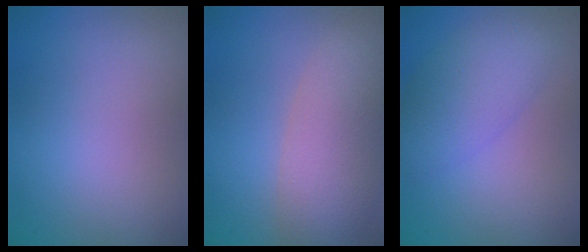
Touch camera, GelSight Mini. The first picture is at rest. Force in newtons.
{"total": 5.7, "press": 5.7, "slide": 0.4}
{"total": 4.1, "press": 4.1, "slide": 0.2}